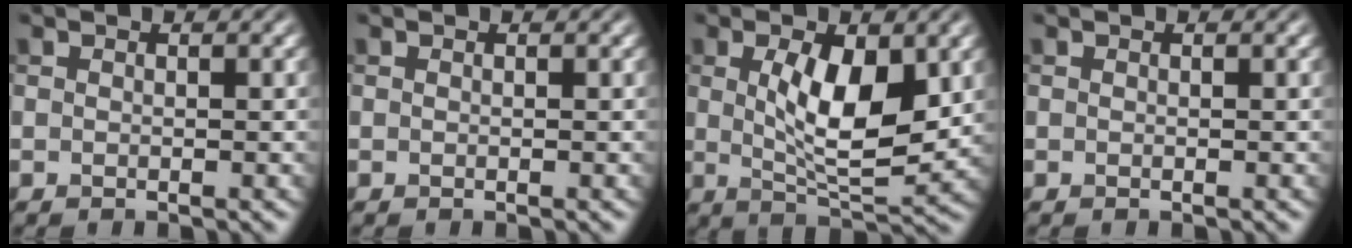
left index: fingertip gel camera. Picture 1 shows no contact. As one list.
[{"total": 0.0}, {"total": 7.2, "force": [1.2, 2.9, 6.5], "torque": [-0.115, -0.009, 0.025]}, {"total": 0.0}]